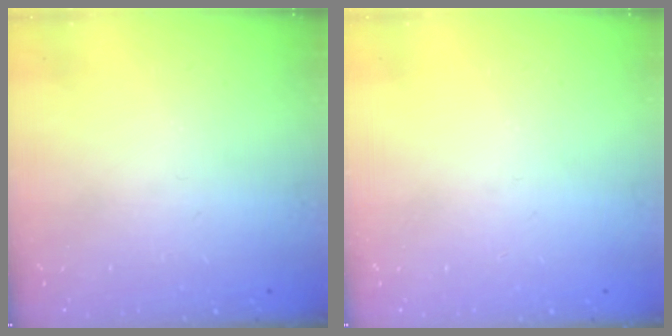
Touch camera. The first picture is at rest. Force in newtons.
{"total": 0.0}